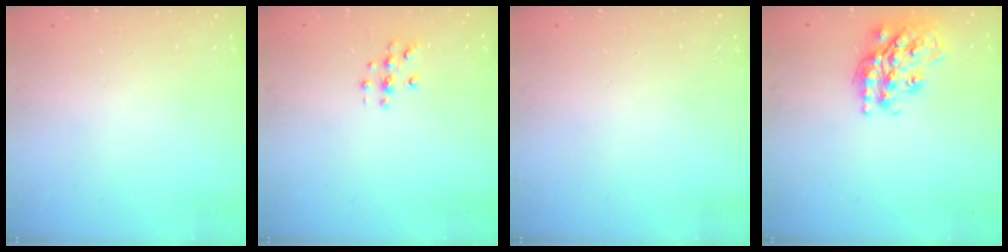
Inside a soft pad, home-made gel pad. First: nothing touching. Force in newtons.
{"total": 3.6, "press": 3.5, "slide": 0.4}
{"total": 0.0}
{"total": 20.4, "press": 20.3, "slide": 1.7}